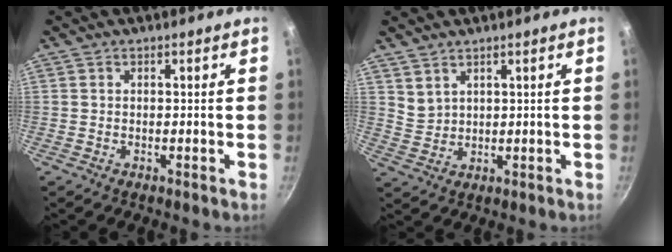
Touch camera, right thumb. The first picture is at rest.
{"total": 3.2, "force": [2.6, 1.6, 1.0], "torque": [-0.010, -0.011, 0.060]}